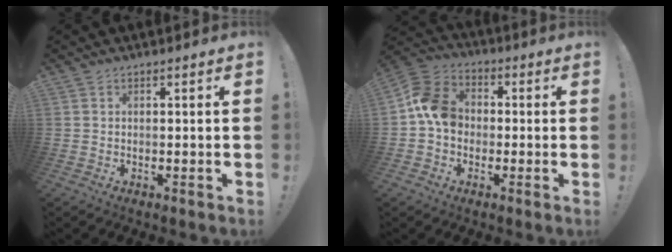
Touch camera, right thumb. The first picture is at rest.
{"total": 11.5, "force": [-0.7, 9.3, 6.8], "torque": [-0.108, 0.020, -0.011]}